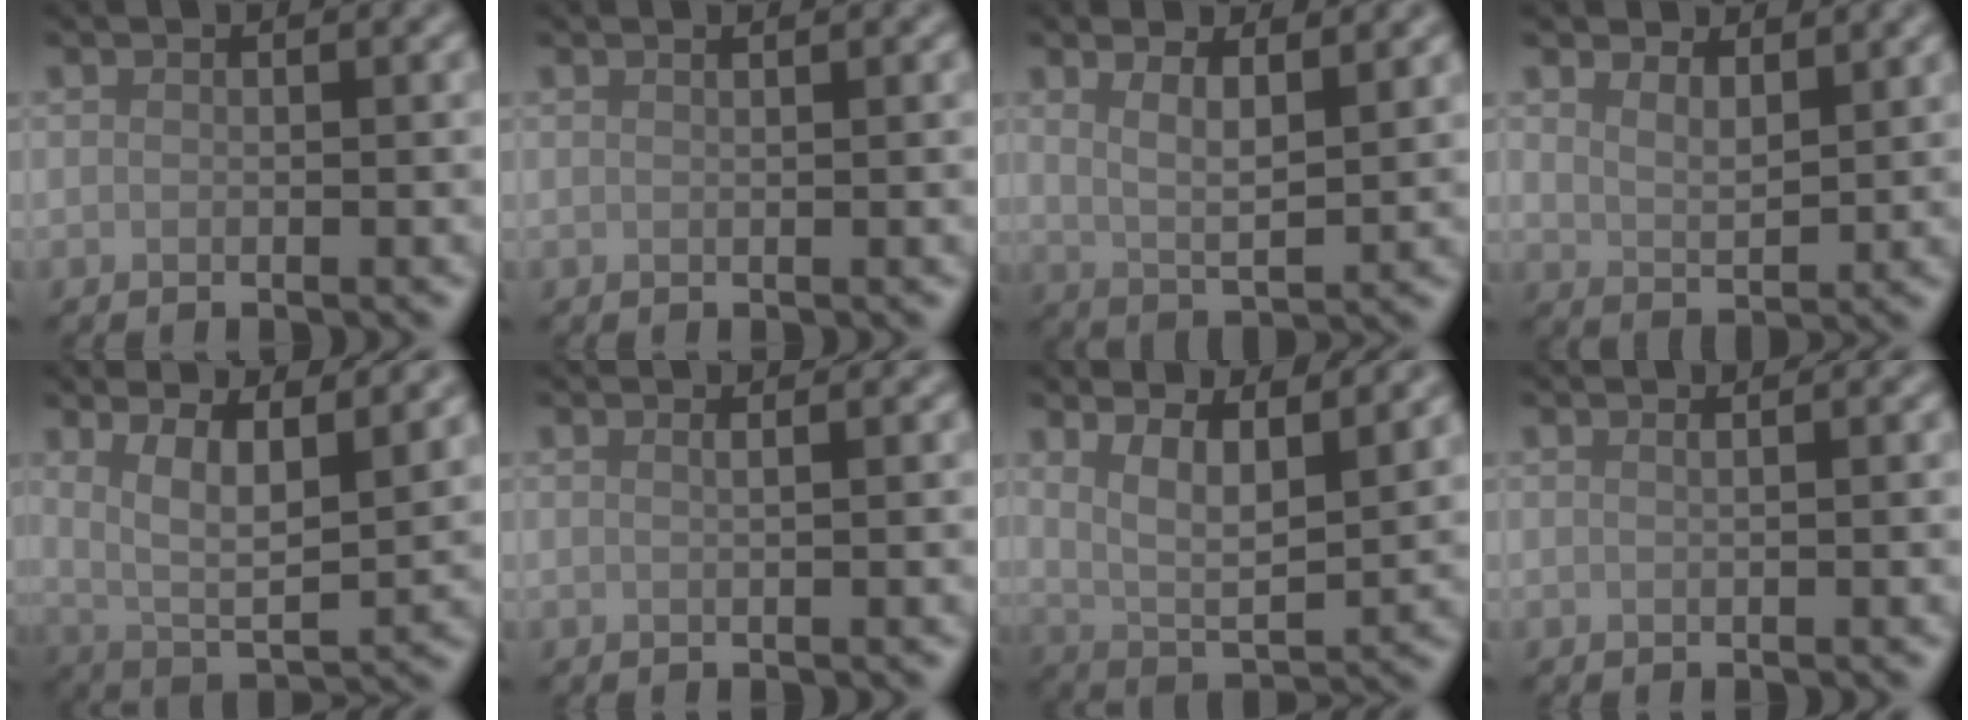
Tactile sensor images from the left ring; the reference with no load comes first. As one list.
[{"total": 1.1, "force": [0.7, 0.4, 0.7], "torque": [-0.002, 0.001, 0.000]}, {"total": 4.0, "force": [2.0, 1.3, 3.3], "torque": [-0.062, -0.009, 0.038]}, {"total": 3.3, "force": [2.5, 1.4, 1.5], "torque": [-0.034, -0.002, 0.044]}, {"total": 7.8, "force": [3.3, 2.7, 6.5], "torque": [-0.109, -0.005, 0.059]}, {"total": 1.6, "force": [0.8, 0.8, 1.1], "torque": [0.000, -0.001, -0.006]}, {"total": 6.4, "force": [3.3, 2.2, 5.1], "torque": [-0.089, -0.005, 0.059]}, {"total": 1.3, "force": [0.8, 0.6, 0.8], "torque": [-0.001, -0.003, -0.003]}]